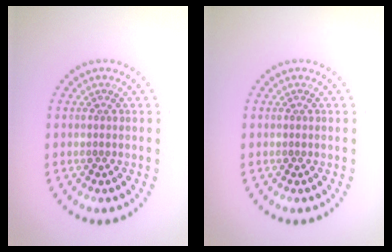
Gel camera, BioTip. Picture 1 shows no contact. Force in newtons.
{"total": 0.0}